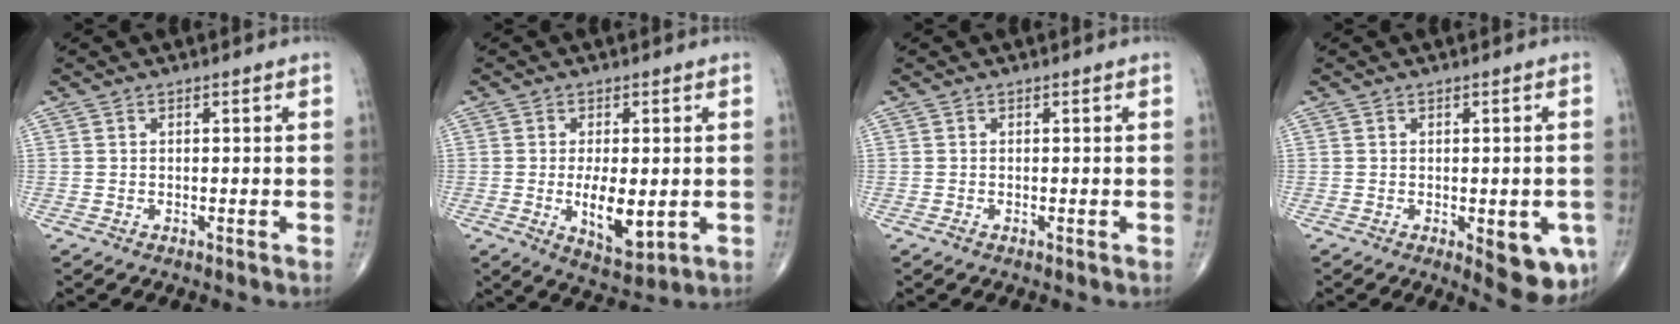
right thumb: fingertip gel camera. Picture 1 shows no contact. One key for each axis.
{"total": 8.5, "fx": -1.1, "fy": 3.8, "fz": 7.6, "tx": -0.114, "ty": -0.019, "tz": -0.009}
{"total": 0.0}
{"total": 8.8, "fx": -2.7, "fy": 3.6, "fz": 7.5, "tx": -0.069, "ty": -0.008, "tz": -0.026}